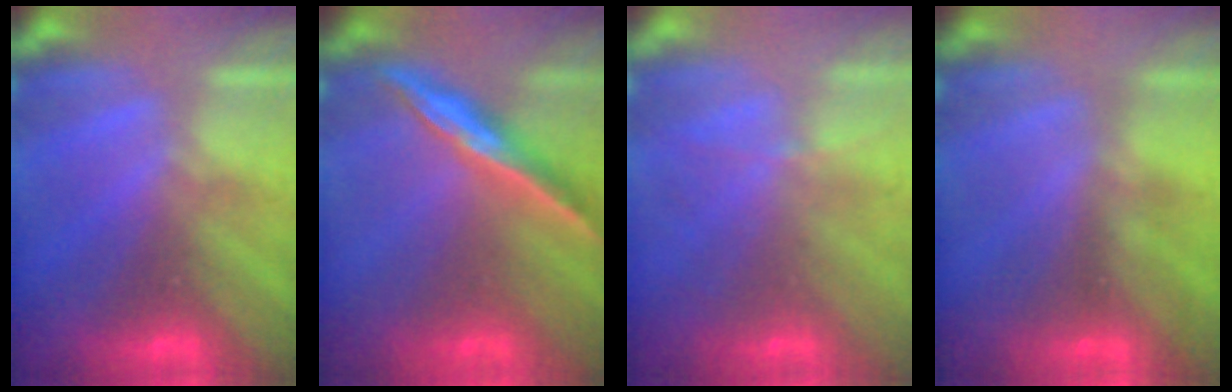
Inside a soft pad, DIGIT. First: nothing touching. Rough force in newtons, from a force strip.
{"total": 1.6}
{"total": 7.2}
{"total": 2.0}